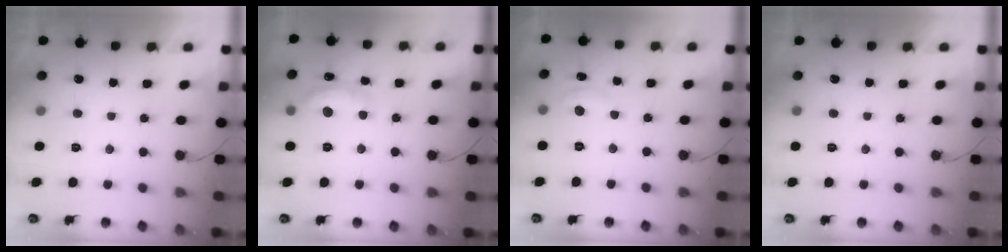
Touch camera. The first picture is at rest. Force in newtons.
{"total": 12.0, "press": 11.9, "slide": 0.8}
{"total": 5.0, "press": 5.0, "slide": 0.2}
{"total": 0.0}